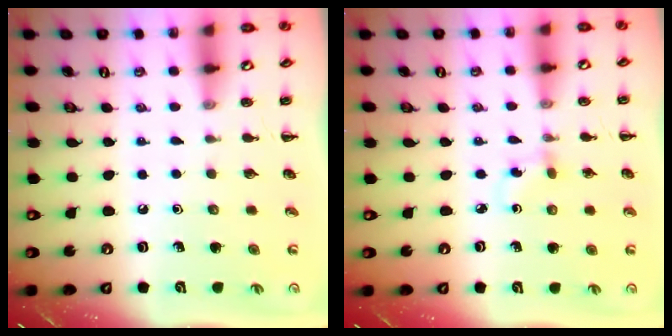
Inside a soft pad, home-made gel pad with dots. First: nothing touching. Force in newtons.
{"total": 2.0, "press": 1.7, "slide": 1.0}